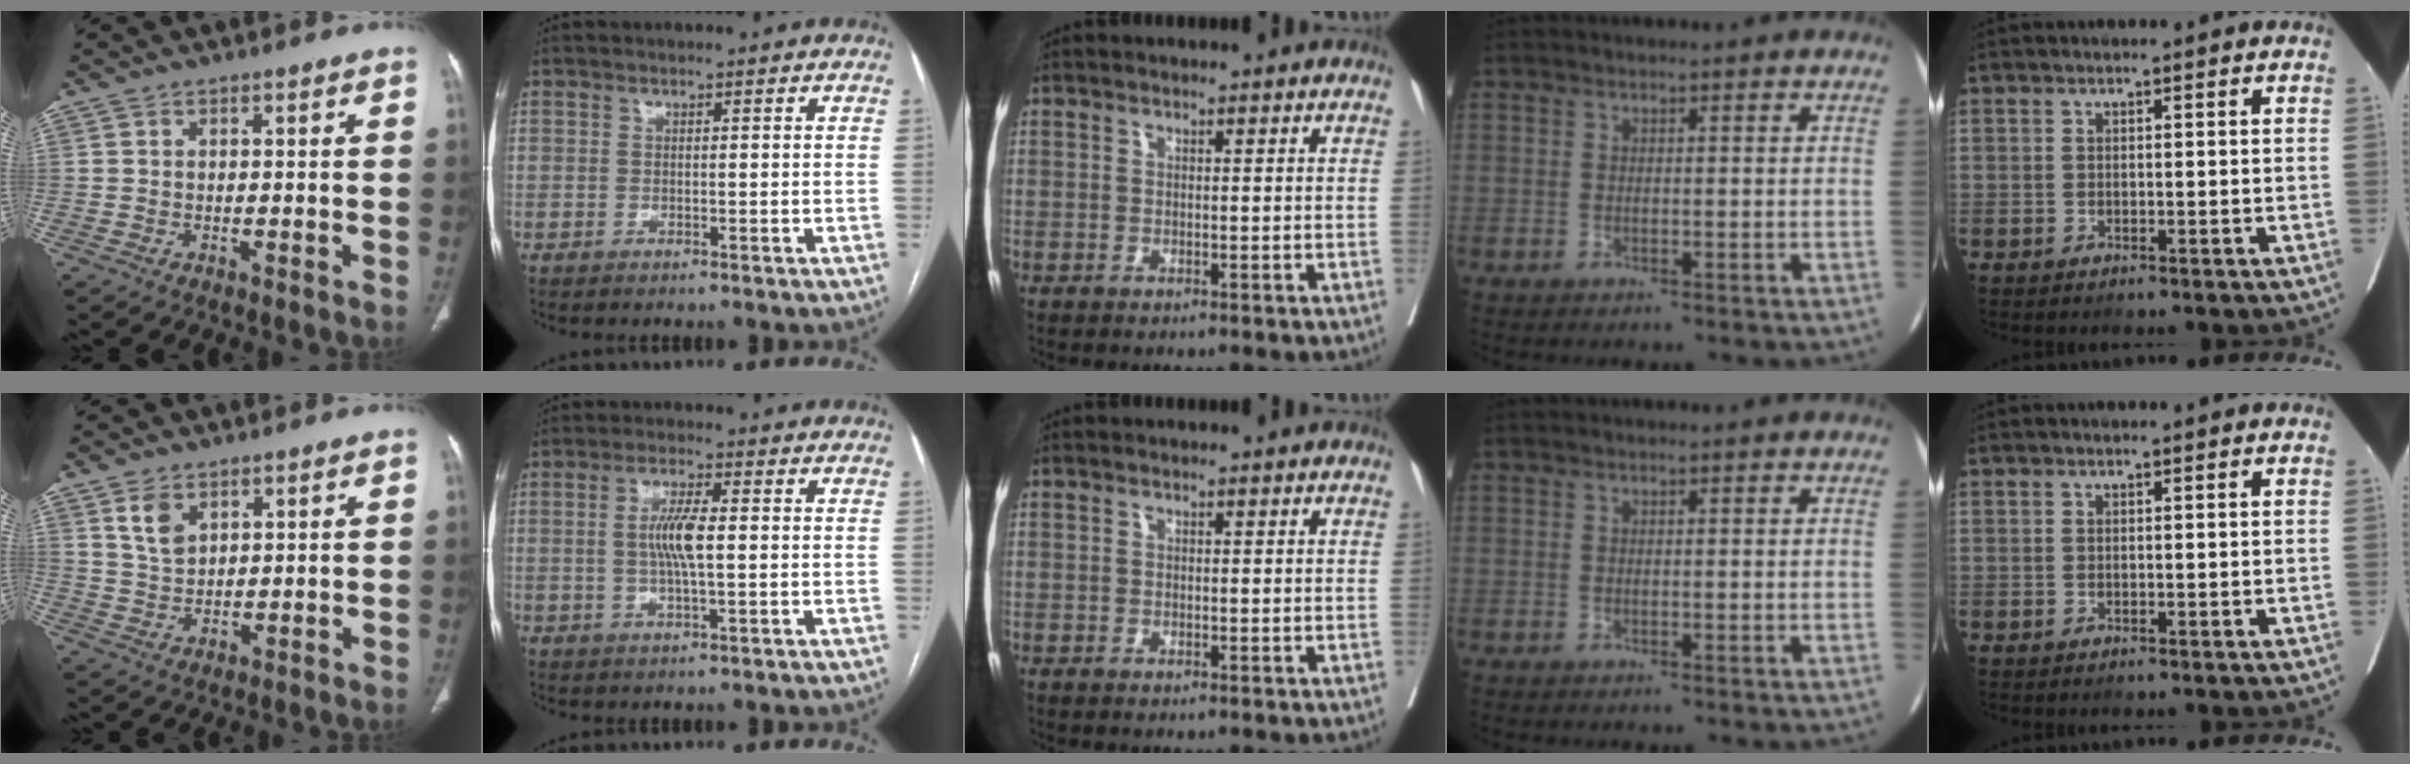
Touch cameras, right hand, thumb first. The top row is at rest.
{"thumb": {"total": 4.8, "force": [2.6, 3.0, 2.8], "torque": [-0.041, -0.015, 0.057]}, "index": {"total": 5.6, "force": [0.2, 0.7, 5.6], "torque": [-0.116, 0.000, 0.001]}}